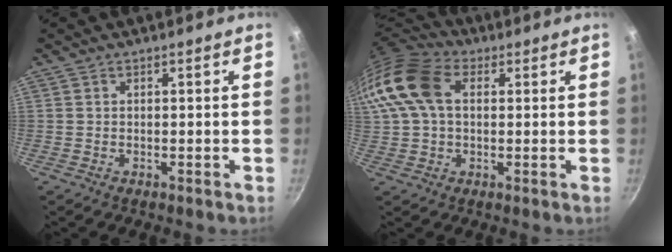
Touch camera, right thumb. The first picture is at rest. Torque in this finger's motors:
{"motor_torque": [-0.54, 1.12, 0.42, -0.35, 0.33]}